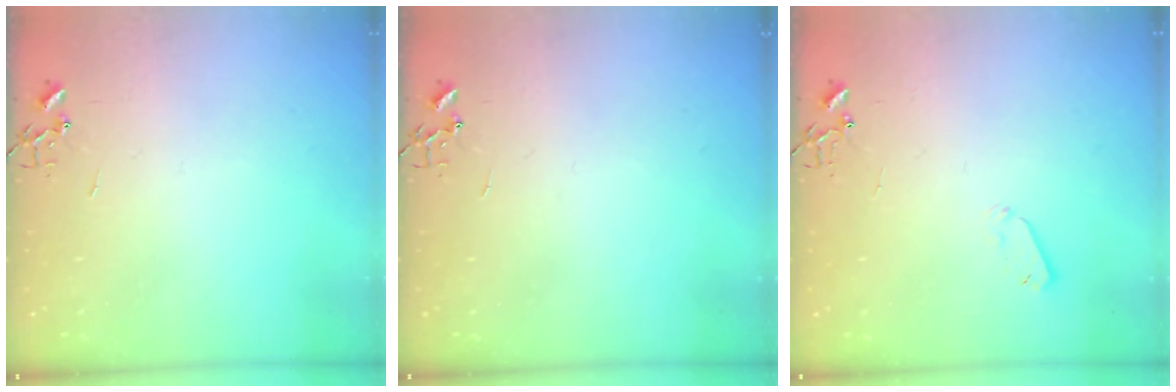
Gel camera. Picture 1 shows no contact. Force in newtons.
{"total": 0.0}
{"total": 4.1, "press": 4.0, "slide": 0.8}